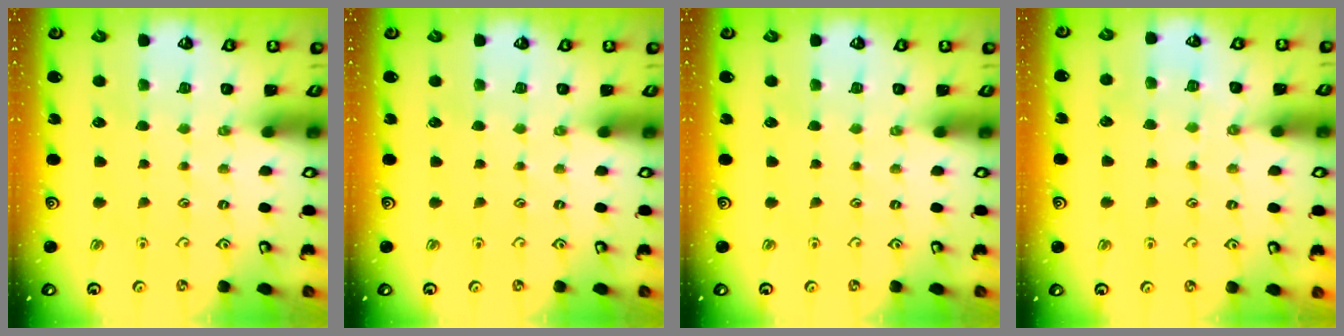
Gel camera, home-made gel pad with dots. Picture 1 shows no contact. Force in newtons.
{"total": 0.0}
{"total": 0.0}
{"total": 4.6, "press": 4.6, "slide": 0.6}